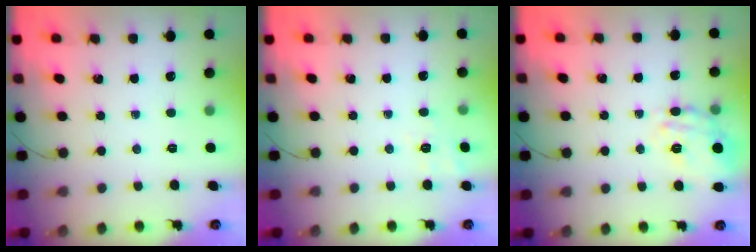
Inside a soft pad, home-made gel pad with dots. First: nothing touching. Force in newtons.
{"total": 2.9, "press": 1.7, "slide": 2.3}
{"total": 8.1, "press": 7.9, "slide": 1.4}